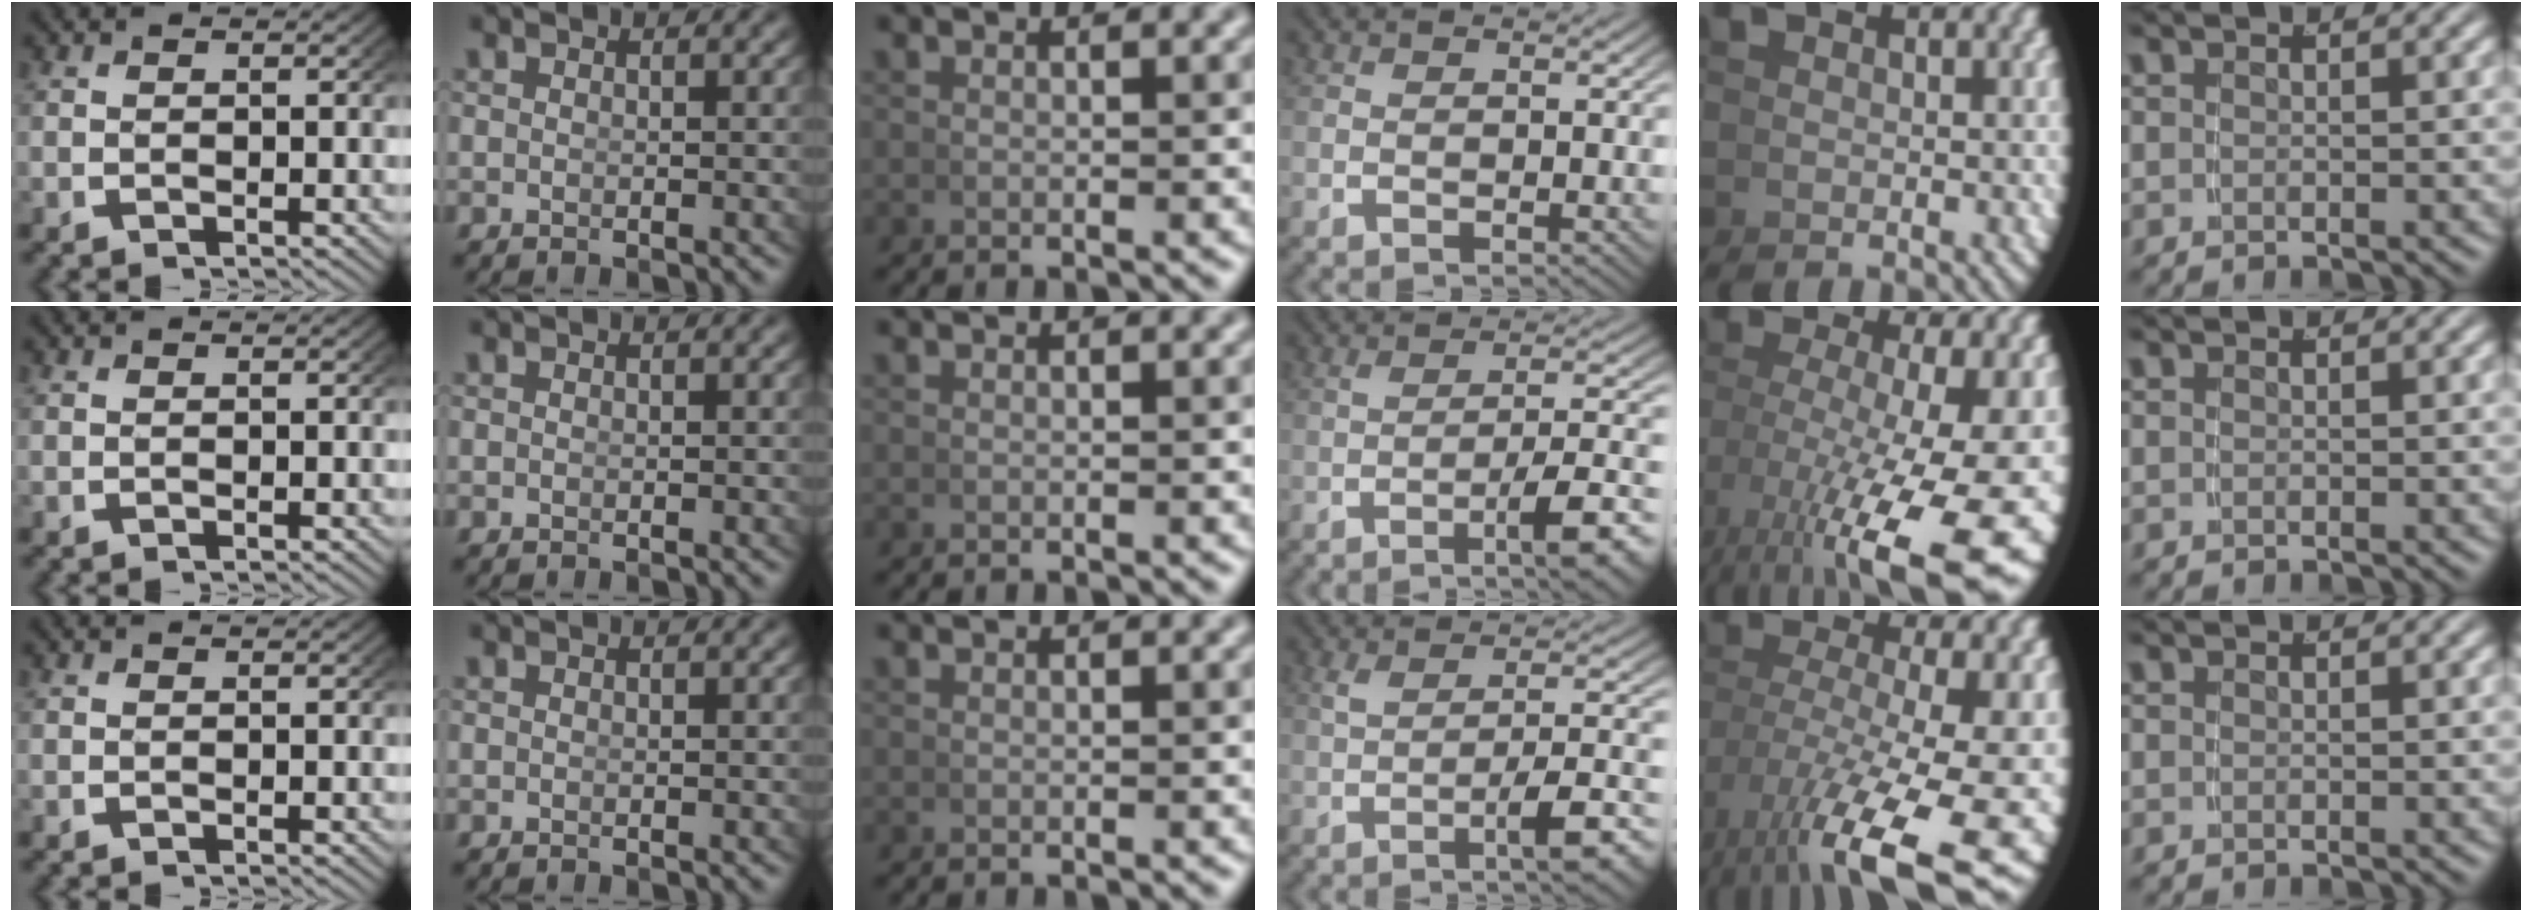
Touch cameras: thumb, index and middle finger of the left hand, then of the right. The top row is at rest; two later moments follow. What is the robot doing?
{"motion": "lift_and_place", "object": "cup"}